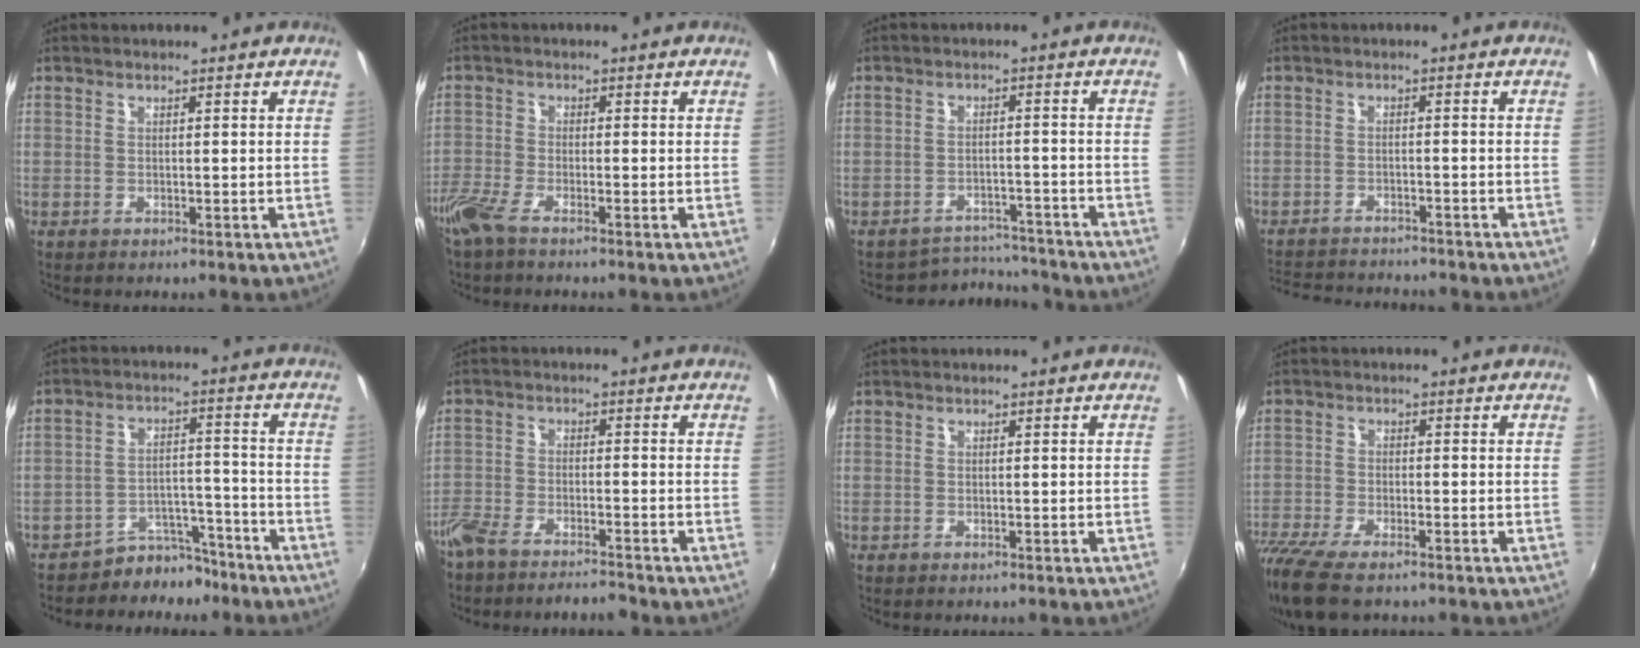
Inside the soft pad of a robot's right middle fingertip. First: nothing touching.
{"total": 4.6, "force": [-3.7, 0.8, 2.7], "torque": [-0.072, -0.011, -0.078]}
{"total": 8.0, "force": [-7.8, 2.0, -0.2], "torque": [-0.011, 0.015, -0.111]}
{"total": 10.8, "force": [-10.0, 2.3, 3.5], "torque": [-0.090, -0.007, -0.154]}
{"total": 7.0, "force": [-6.0, 3.5, 0.3], "torque": [0.002, 0.032, -0.085]}
{"total": 7.6, "force": [-6.9, 1.6, 2.9], "torque": [-0.080, -0.014, -0.125]}
{"total": 0.0}
{"total": 13.1, "force": [-9.9, 4.1, 7.6], "torque": [-0.184, -0.059, -0.178]}